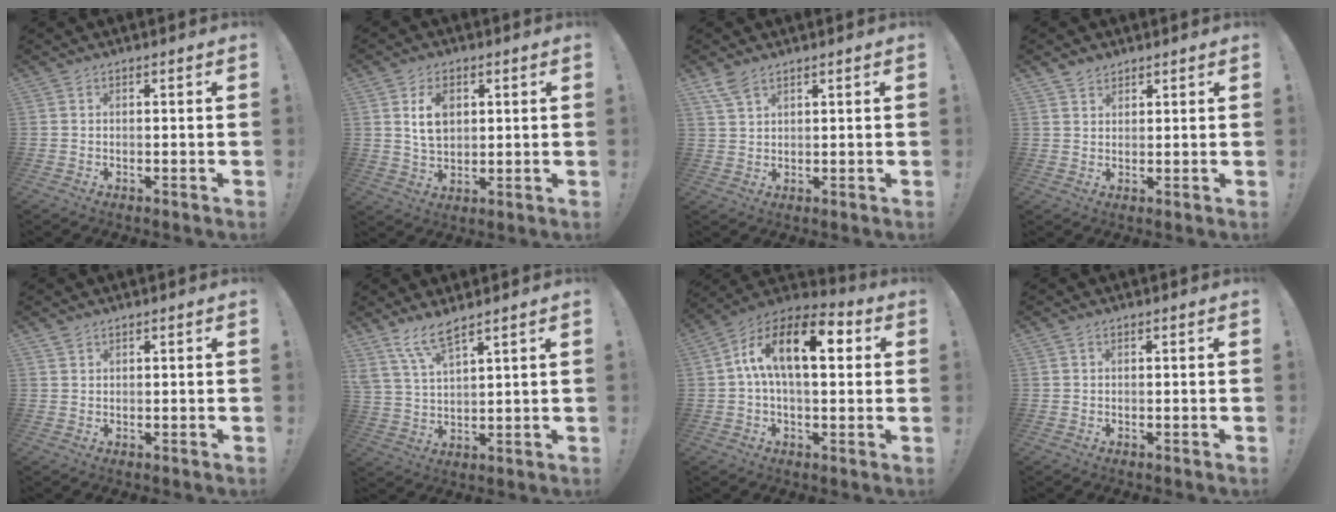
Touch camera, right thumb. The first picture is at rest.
{"total": 7.8, "force": [2.4, 5.4, 5.1], "torque": [-0.070, -0.001, 0.044]}
{"total": 4.7, "force": [3.5, 1.8, 2.5], "torque": [-0.053, -0.013, 0.068]}
{"total": 2.7, "force": [2.2, 1.4, 0.4], "torque": [-0.005, -0.013, 0.041]}
{"total": 1.2, "force": [1.0, 0.5, 0.3], "torque": [0.001, -0.005, 0.019]}
{"total": 8.2, "force": [6.5, 2.0, 4.5], "torque": [-0.094, -0.030, 0.123]}
{"total": 16.3, "force": [3.6, 7.6, 13.9], "torque": [-0.248, 0.003, 0.052]}
{"total": 0.0}